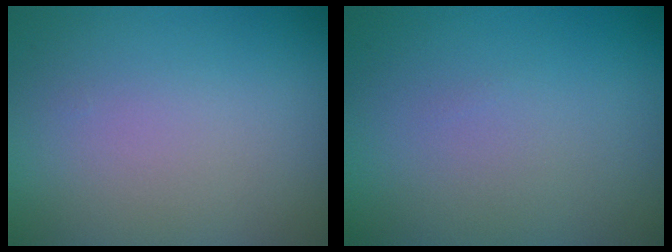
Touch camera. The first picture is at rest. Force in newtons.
{"total": 0.0}